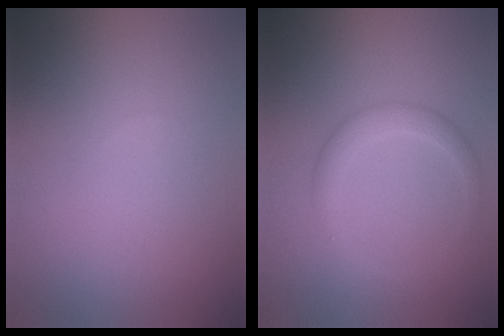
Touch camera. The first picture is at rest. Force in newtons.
{"total": 2.1, "press": 2.1, "slide": 0.2}